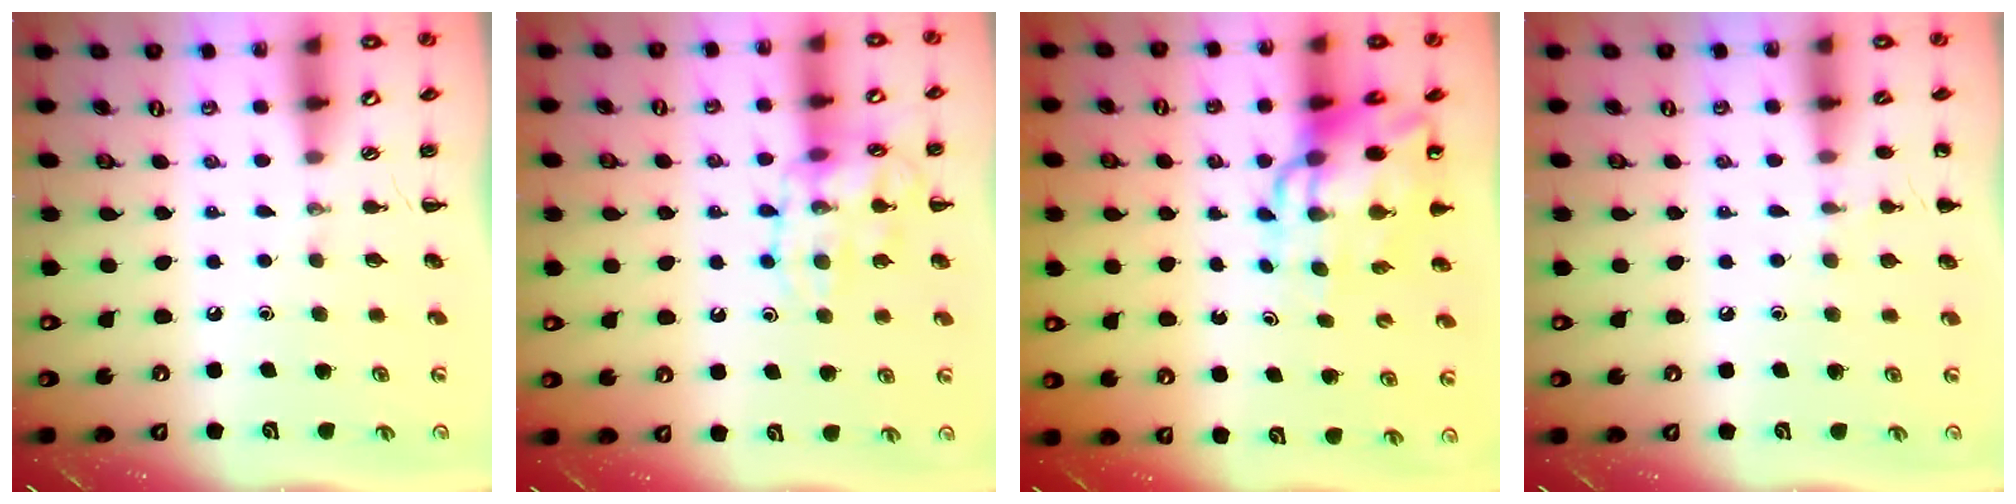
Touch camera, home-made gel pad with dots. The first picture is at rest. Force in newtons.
{"total": 14.2, "press": 14.2, "slide": 1.2}
{"total": 12.5, "press": 12.0, "slide": 3.5}
{"total": 6.1, "press": 5.9, "slide": 1.5}